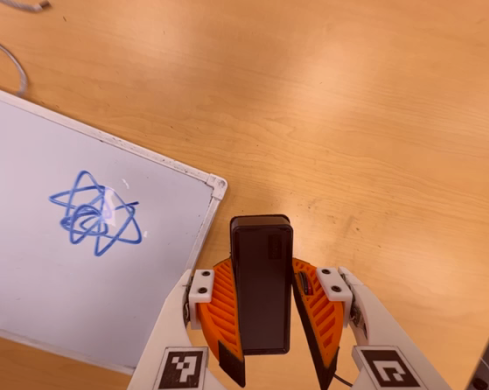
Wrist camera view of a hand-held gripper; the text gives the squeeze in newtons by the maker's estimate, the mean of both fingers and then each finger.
{"total": 6.7, "left": 6.5, "right": 6.9}